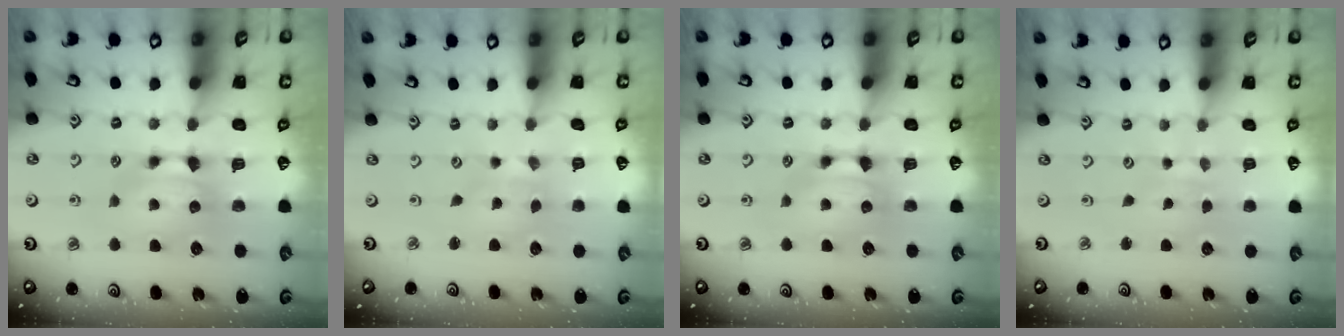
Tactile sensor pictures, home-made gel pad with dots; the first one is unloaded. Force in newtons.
{"total": 3.0, "press": 2.9, "slide": 0.8}
{"total": 0.0}
{"total": 4.2, "press": 4.2, "slide": 0.3}